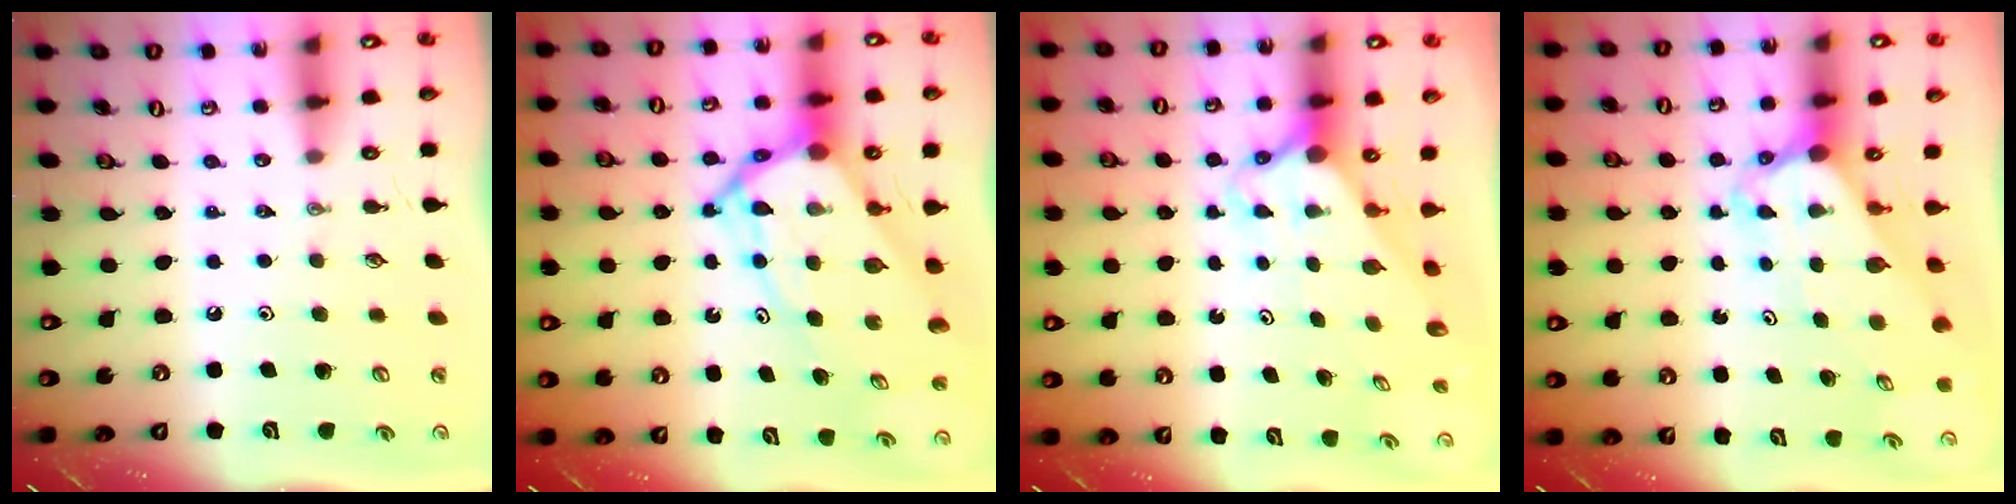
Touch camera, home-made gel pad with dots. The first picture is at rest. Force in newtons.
{"total": 13.1, "press": 13.1, "slide": 1.4}
{"total": 2.8, "press": 2.8, "slide": 0.2}
{"total": 3.5, "press": 3.5, "slide": 0.3}